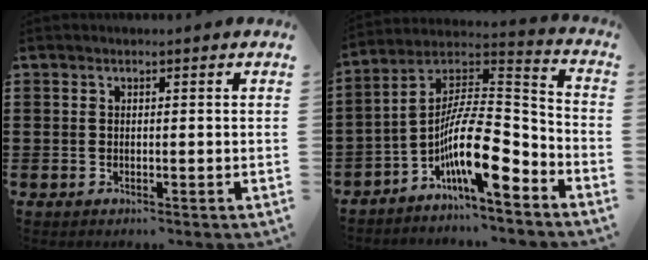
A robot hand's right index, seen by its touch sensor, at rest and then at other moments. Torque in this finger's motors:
{"motor_torque": [0.37, 0.33, 1.05, 0.21]}